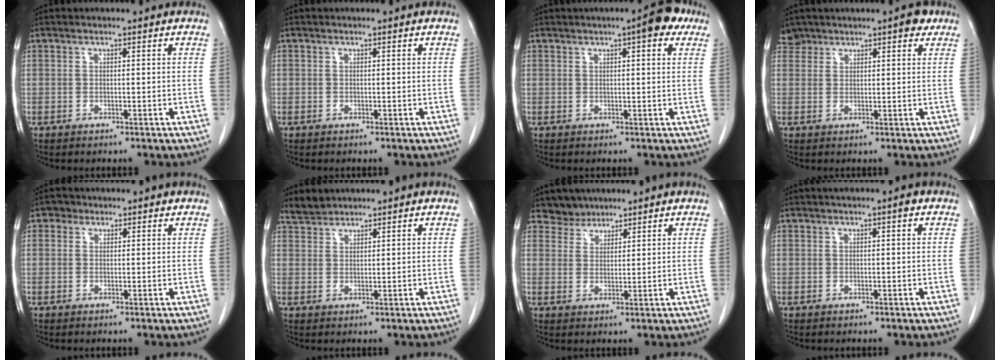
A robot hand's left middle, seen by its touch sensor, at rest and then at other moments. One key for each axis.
{"total": 0.0}
{"total": 4.9, "fx": 2.7, "fy": 1.2, "fz": 3.9, "tx": -0.052, "ty": 0.009, "tz": 0.029}
{"total": 3.8, "fx": 3.2, "fy": 1.7, "fz": 1.0, "tx": -0.012, "ty": 0.006, "tz": 0.053}
{"total": 1.8, "fx": 1.0, "fy": 1.5, "fz": 0.3, "tx": -0.005, "ty": 0.004, "tz": 0.009}
{"total": 2.5, "fx": 2.4, "fy": 0.6, "fz": -0.1, "tx": -0.007, "ty": 0.008, "tz": 0.048}
{"total": 3.3, "fx": 2.9, "fy": 1.5, "fz": -0.6, "tx": 0.012, "ty": 0.001, "tz": 0.050}
{"total": 1.0, "fx": 0.5, "fy": 0.1, "fz": 0.9, "tx": -0.020, "ty": 0.005, "tz": 0.006}